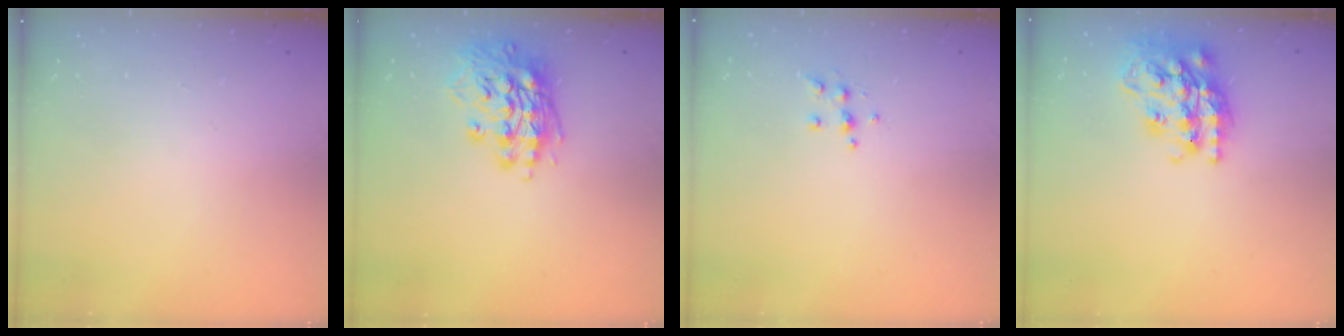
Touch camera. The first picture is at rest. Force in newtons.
{"total": 15.7, "press": 15.5, "slide": 2.5}
{"total": 6.7, "press": 6.7, "slide": 0.8}
{"total": 22.6, "press": 22.5, "slide": 1.7}